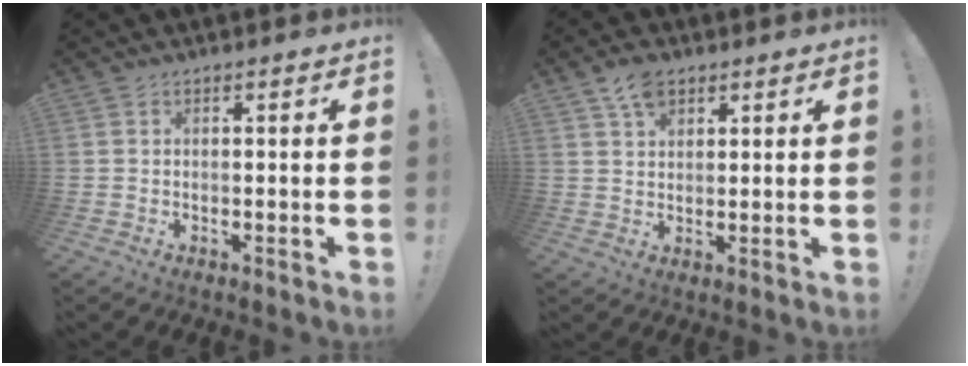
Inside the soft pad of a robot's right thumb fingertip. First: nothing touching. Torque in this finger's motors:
{"motor_torque": [-0.08, 0.08, 0.05, -0.01, 0.07]}